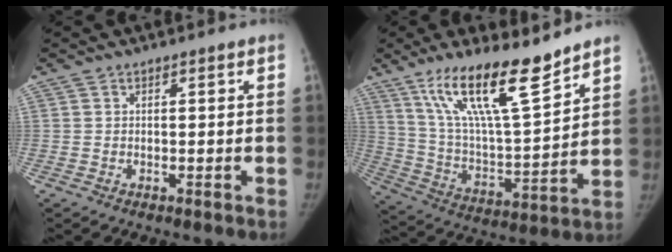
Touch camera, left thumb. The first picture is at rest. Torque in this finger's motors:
{"motor_torque": [0.55, -0.12, 1.52, -1.25, 0.55]}